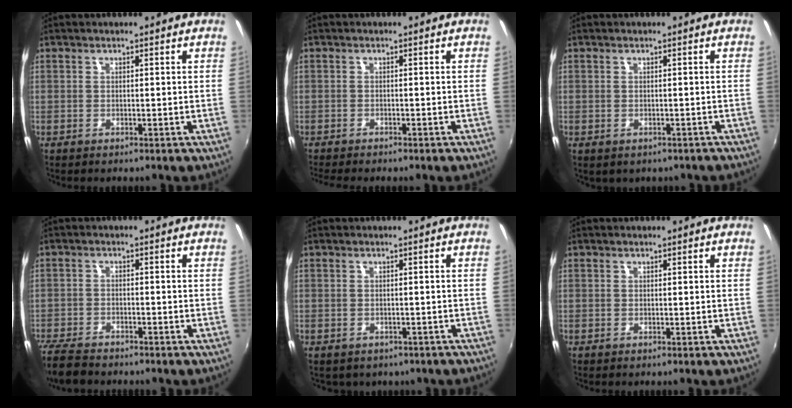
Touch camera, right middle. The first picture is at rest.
{"total": 3.3, "force": [-3.0, 0.1, 1.4], "torque": [-0.033, -0.017, -0.051]}
{"total": 1.8, "force": [-0.9, 1.3, 0.8], "torque": [-0.018, -0.006, -0.006]}
{"total": 7.1, "force": [-6.4, 1.8, 2.5], "torque": [-0.080, -0.024, -0.121]}
{"total": 3.2, "force": [-2.1, 2.1, 1.2], "torque": [-0.030, -0.011, -0.017]}
{"total": 0.0}